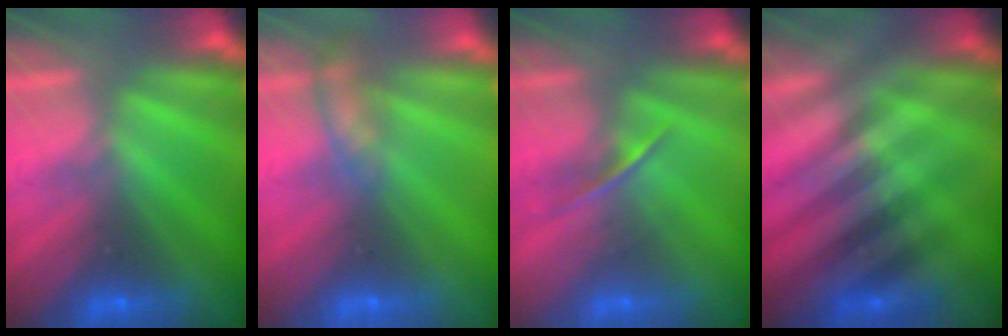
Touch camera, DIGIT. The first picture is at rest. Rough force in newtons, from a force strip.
{"total": 2.3}
{"total": 1.3}
{"total": 2.6}